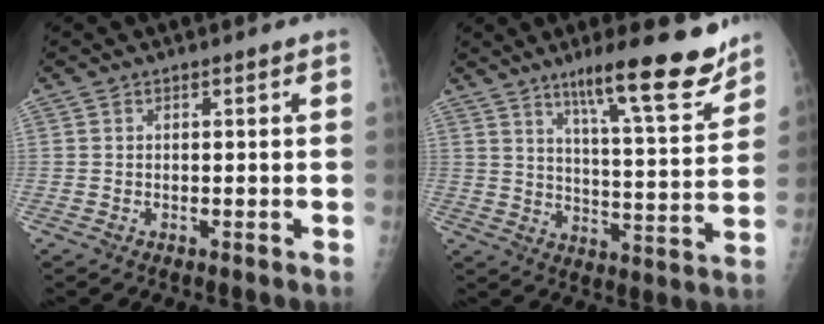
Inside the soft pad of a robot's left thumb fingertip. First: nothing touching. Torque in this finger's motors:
{"motor_torque": [0.46, -0.08, 0.78, -0.77, 0.09]}